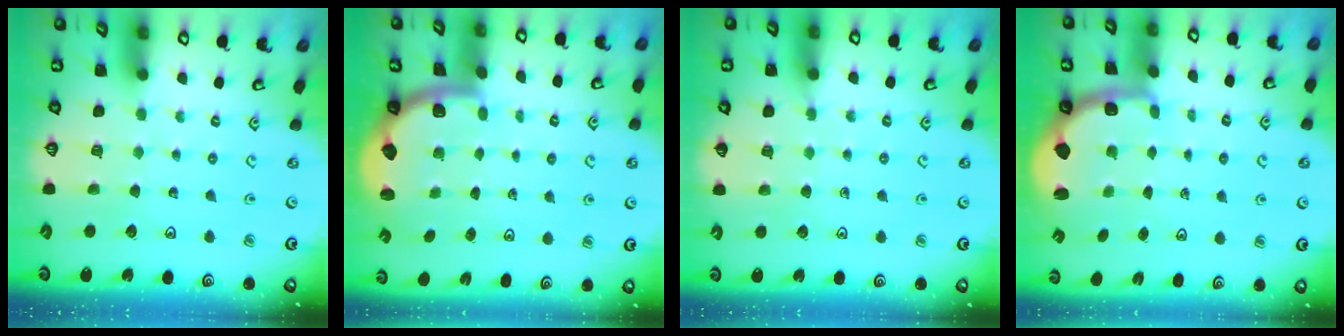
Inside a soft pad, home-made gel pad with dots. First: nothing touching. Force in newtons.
{"total": 2.0, "press": 2.0, "slide": 0.5}
{"total": 2.7, "press": 2.7, "slide": 0.4}
{"total": 2.5, "press": 1.5, "slide": 2.0}